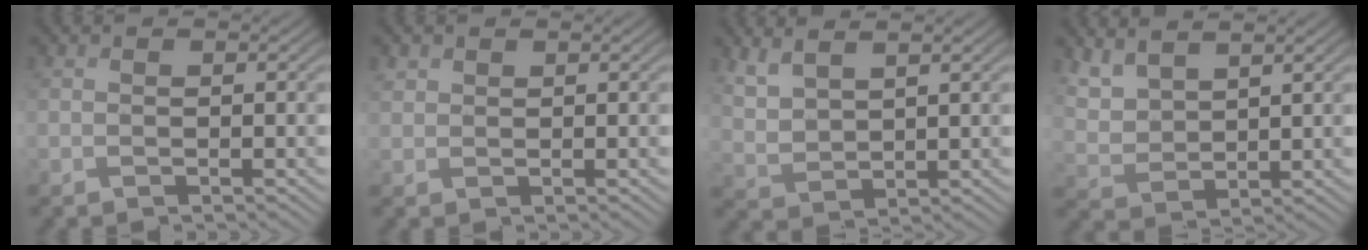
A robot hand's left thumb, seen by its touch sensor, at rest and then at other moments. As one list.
[{"total": 1.5, "force": [1.3, 0.8, 0.1], "torque": [0.000, 0.001, 0.025]}, {"total": 4.5, "force": [3.8, 1.2, 2.1], "torque": [-0.059, 0.003, 0.088]}, {"total": 5.5, "force": [4.7, 1.8, 2.2], "torque": [-0.059, -0.003, 0.113]}]